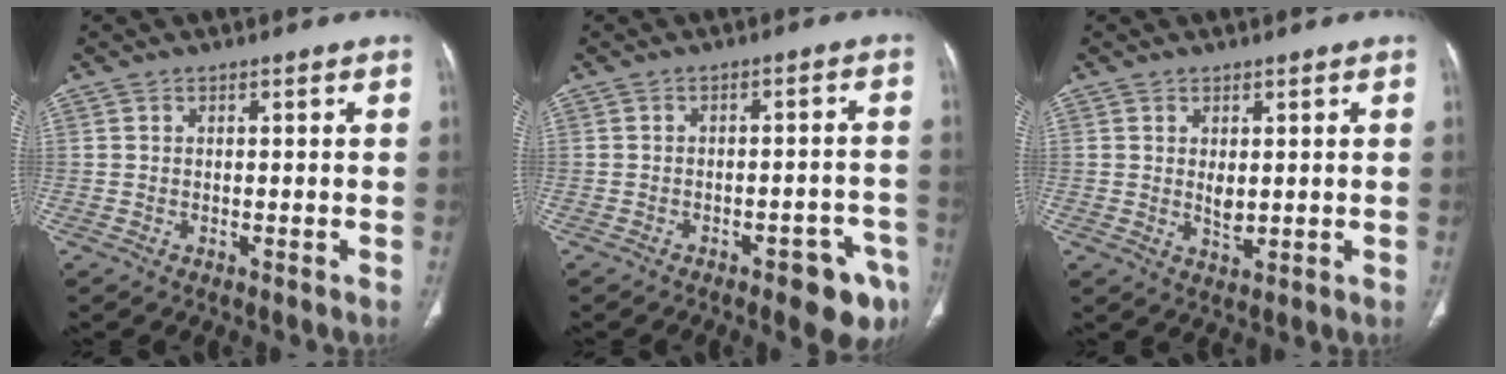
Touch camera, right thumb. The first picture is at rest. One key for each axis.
{"total": 9.4, "fx": -5.5, "fy": 3.6, "fz": 6.8, "tx": -0.061, "ty": 0.031, "tz": -0.066}
{"total": 2.8, "fx": 0.5, "fy": 1.5, "fz": 2.3, "tx": -0.035, "ty": -0.010, "tz": 0.014}